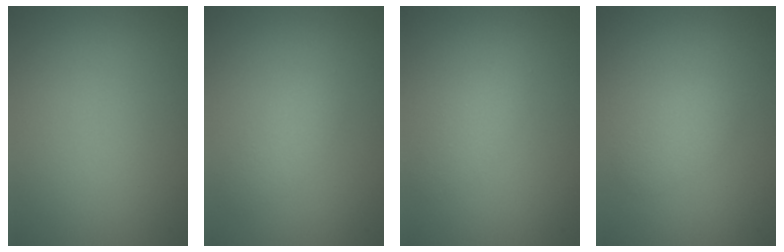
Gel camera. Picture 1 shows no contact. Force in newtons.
{"total": 1.7, "press": 1.7, "slide": 0.0}
{"total": 1.6, "press": 1.6, "slide": 0.1}
{"total": 1.8, "press": 1.8, "slide": 0.2}